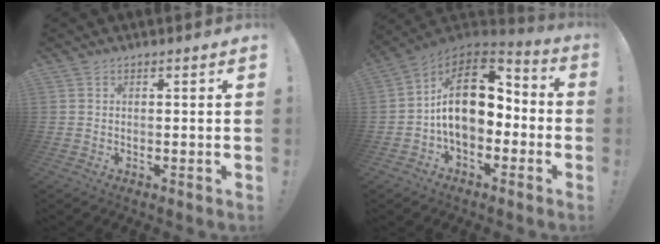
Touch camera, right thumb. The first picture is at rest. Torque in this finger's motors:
{"motor_torque": [1.96, 3.05, 1.53, -1.24, 0.35]}